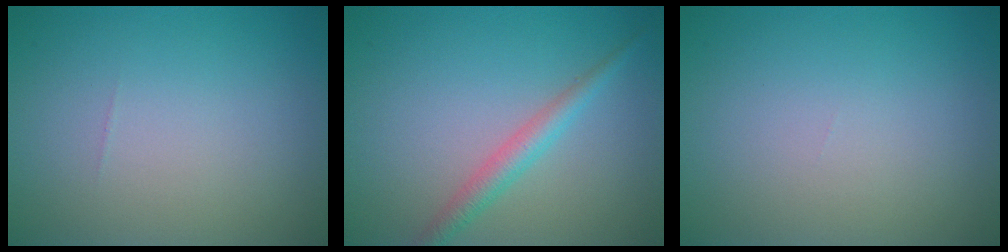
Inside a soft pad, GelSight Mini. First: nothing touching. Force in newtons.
{"total": 2.4, "press": 2.4, "slide": 0.1}
{"total": 0.0}